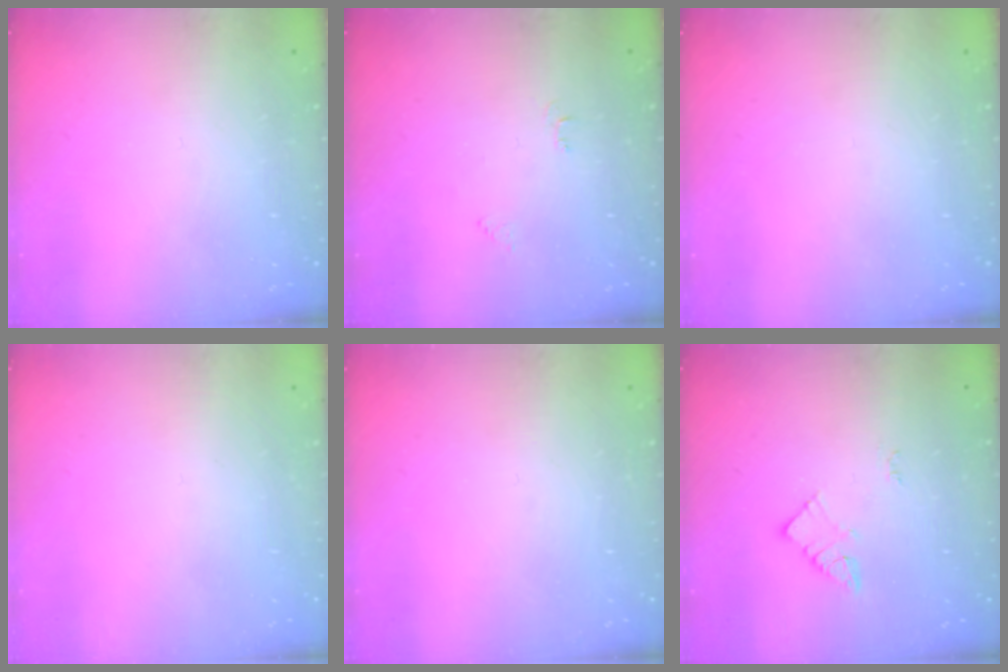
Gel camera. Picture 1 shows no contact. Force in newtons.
{"total": 3.4, "press": 3.3, "slide": 0.5}
{"total": 0.0}
{"total": 1.7, "press": 1.7, "slide": 0.1}
{"total": 0.0}
{"total": 4.2, "press": 4.2, "slide": 0.3}